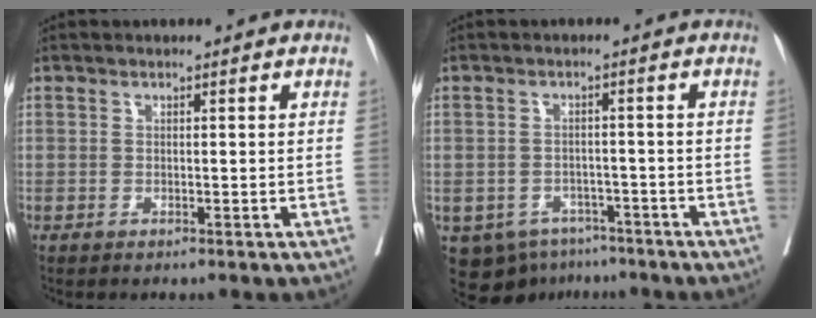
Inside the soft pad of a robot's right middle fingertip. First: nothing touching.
{"total": 8.8, "force": [-5.7, 6.2, 2.7], "torque": [-0.048, 0.004, -0.074]}